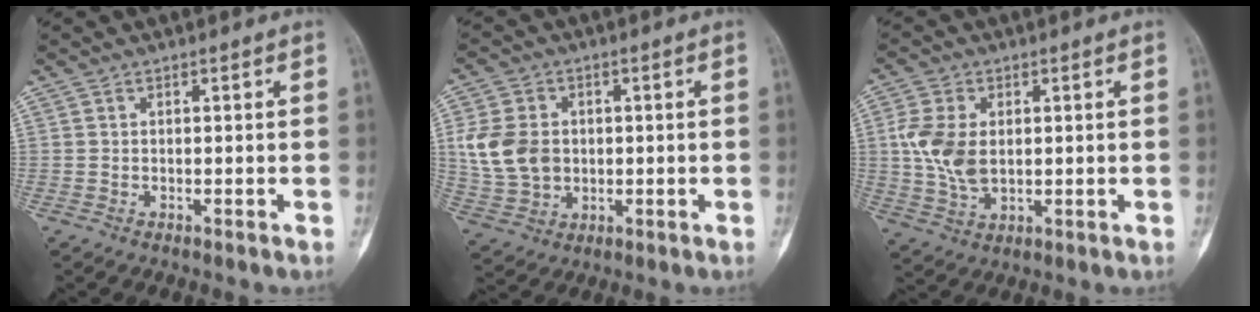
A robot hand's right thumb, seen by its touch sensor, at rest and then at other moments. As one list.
[{"total": 10.7, "force": [0.9, 8.5, 6.5], "torque": [-0.114, 0.002, 0.028]}, {"total": 9.2, "force": [1.0, 5.8, 7.0], "torque": [-0.147, -0.002, 0.028]}]